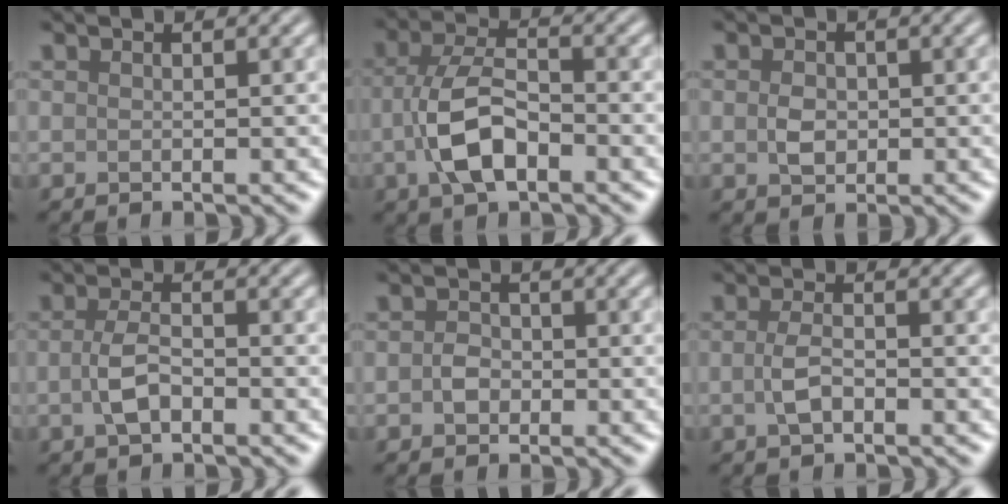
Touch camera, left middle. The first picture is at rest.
{"total": 5.7, "force": [-1.6, 2.8, 4.6], "torque": [-0.100, 0.002, -0.035]}
{"total": 2.0, "force": [-0.1, 1.6, 1.3], "torque": [-0.025, -0.002, -0.003]}
{"total": 2.8, "force": [-0.8, 1.4, 2.3], "torque": [-0.050, 0.000, -0.019]}
{"total": 1.6, "force": [-0.4, 1.3, 0.9], "torque": [-0.016, 0.001, -0.012]}
{"total": 2.1, "force": [-0.6, 1.0, 1.8], "torque": [-0.041, -0.001, -0.016]}